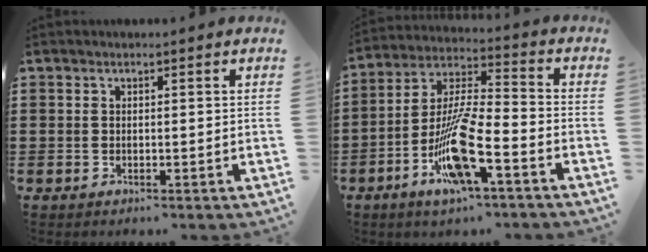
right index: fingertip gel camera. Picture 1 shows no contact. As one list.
[{"total": 11.7, "force": [-6.1, 2.0, 9.9], "torque": [-0.211, -0.013, -0.116]}]